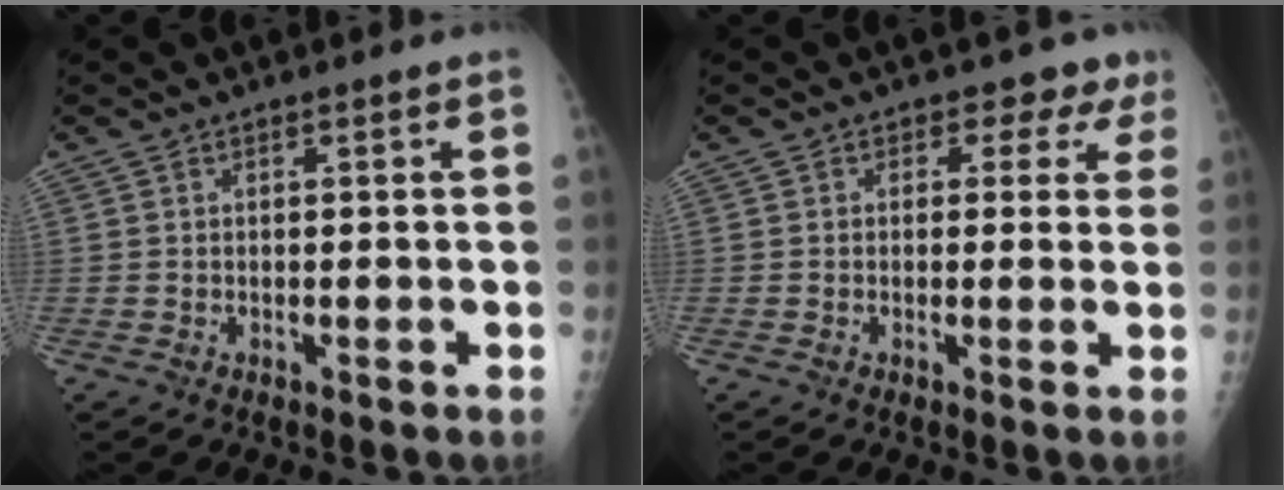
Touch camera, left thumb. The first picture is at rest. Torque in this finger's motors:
{"motor_torque": [-0.29, -0.17, -0.18, 0.02, 0.05]}